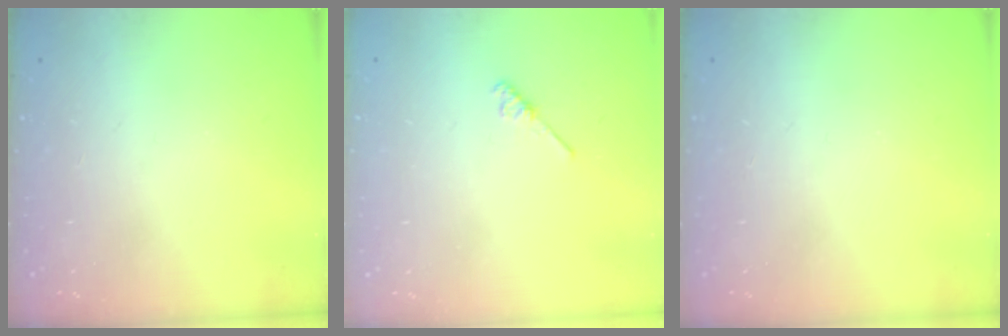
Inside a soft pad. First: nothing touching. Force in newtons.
{"total": 2.7, "press": 2.7, "slide": 0.4}
{"total": 0.0}